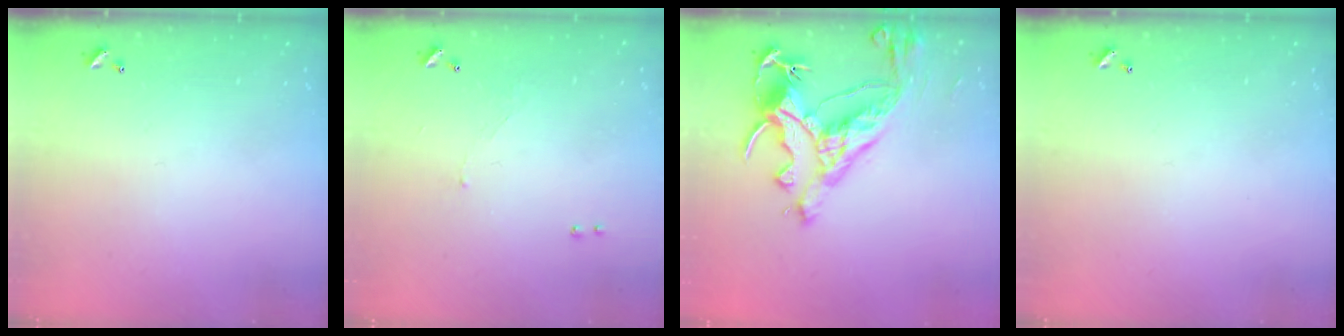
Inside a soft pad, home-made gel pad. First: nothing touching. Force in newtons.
{"total": 1.3, "press": 1.2, "slide": 0.5}
{"total": 10.4, "press": 10.2, "slide": 2.1}
{"total": 0.0}